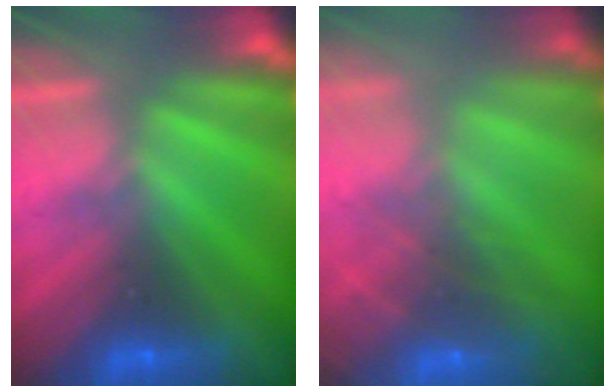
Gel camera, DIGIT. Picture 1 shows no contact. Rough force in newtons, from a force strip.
{"total": 6.9}